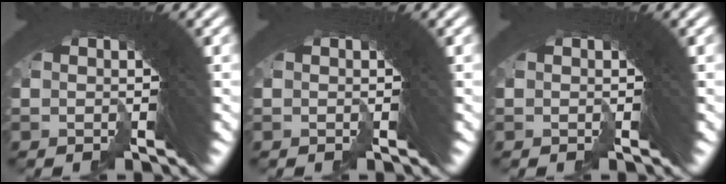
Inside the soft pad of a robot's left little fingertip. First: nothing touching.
{"total": 0.0}
{"total": 0.0}